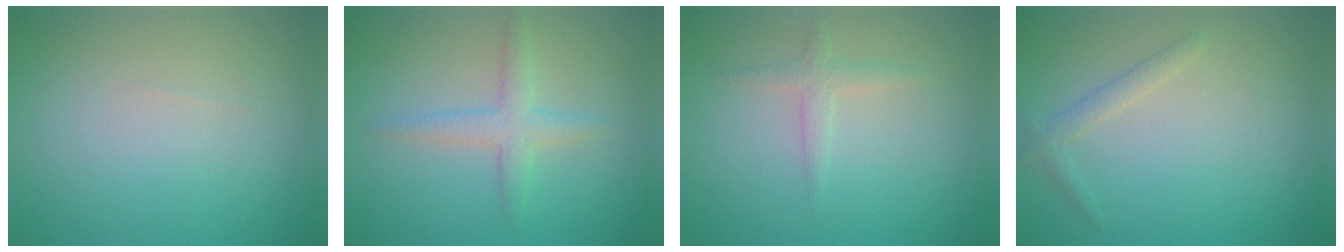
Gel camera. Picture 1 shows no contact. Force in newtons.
{"total": 2.4, "press": 2.4, "slide": 0.0}
{"total": 1.5, "press": 1.5, "slide": 0.1}
{"total": 1.3, "press": 1.3, "slide": 0.1}